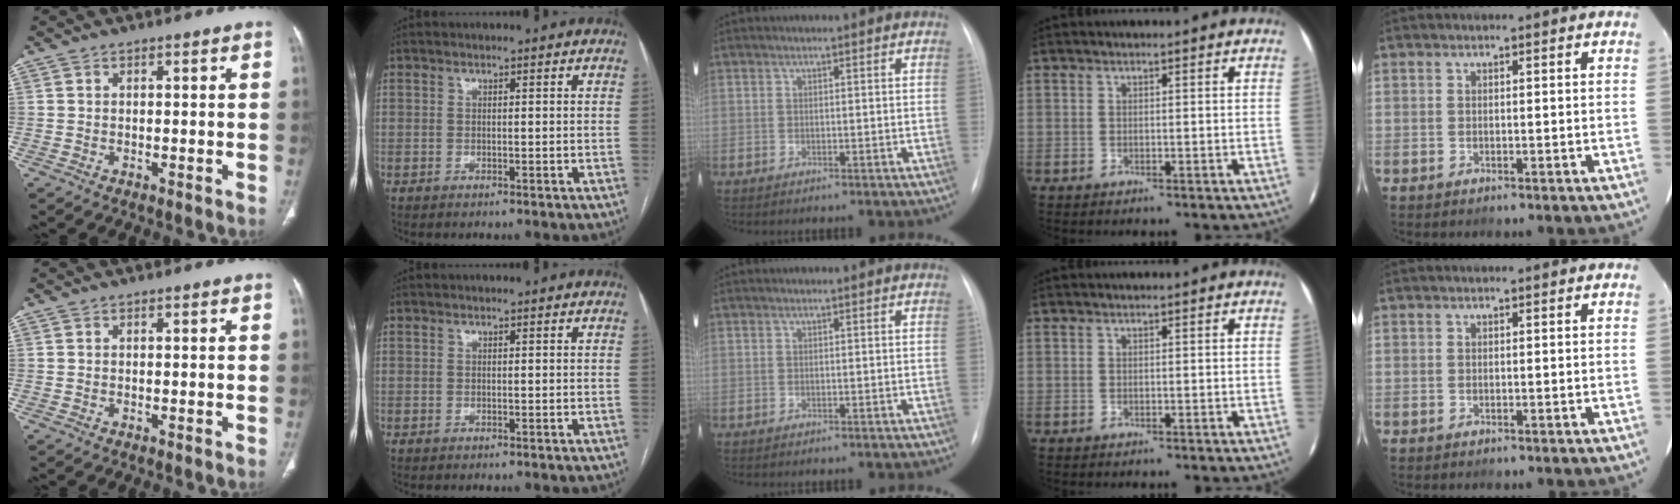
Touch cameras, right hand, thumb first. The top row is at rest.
{}